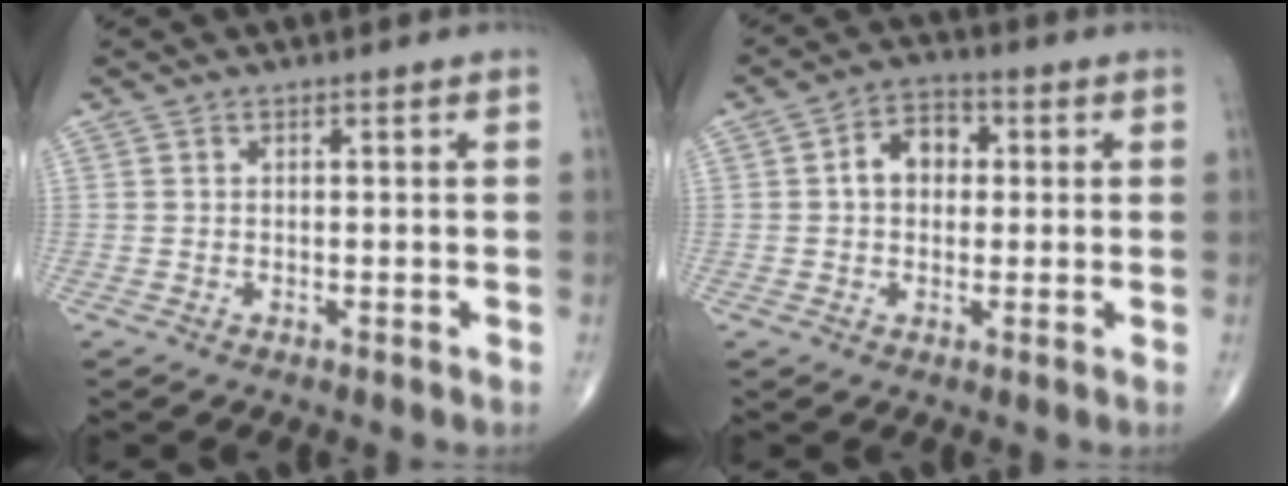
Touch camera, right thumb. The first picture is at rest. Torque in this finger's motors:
{"motor_torque": [-0.31, 0.86, 0.51, 0.15, 0.03]}